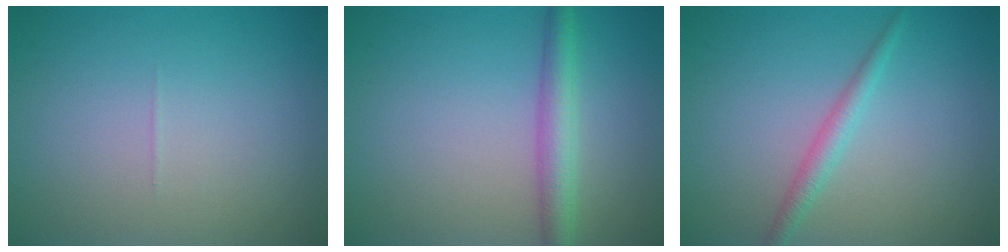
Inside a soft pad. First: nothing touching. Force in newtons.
{"total": 3.4, "press": 3.4, "slide": 0.1}
{"total": 1.8, "press": 1.8, "slide": 0.1}